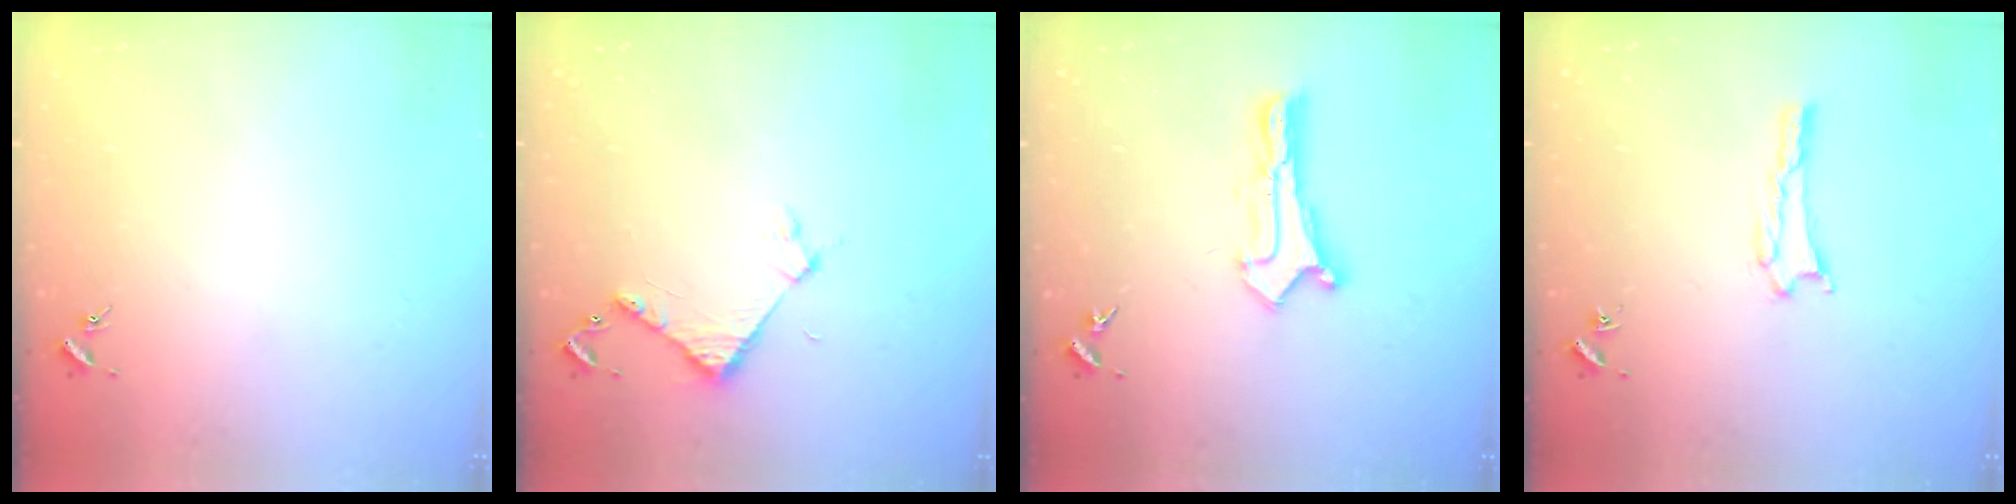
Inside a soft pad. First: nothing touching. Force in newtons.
{"total": 3.8, "press": 3.8, "slide": 0.3}
{"total": 0.8, "press": 0.8, "slide": 0.0}
{"total": 0.9, "press": 0.8, "slide": 0.1}